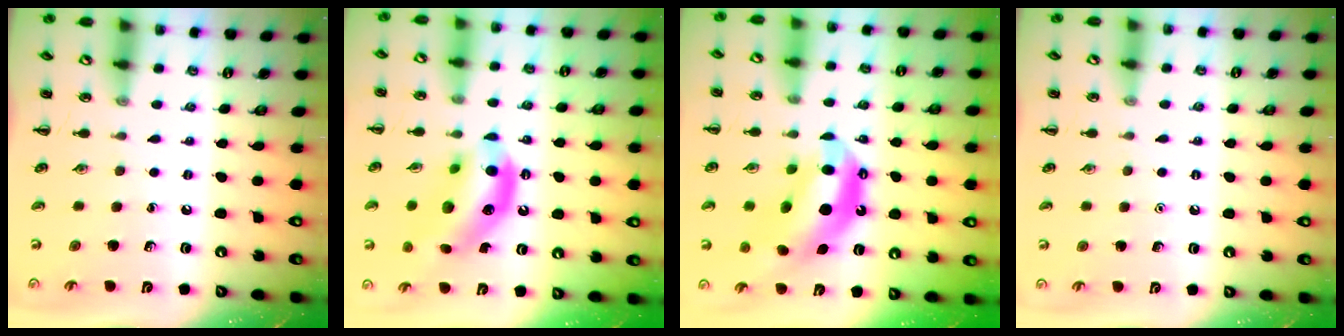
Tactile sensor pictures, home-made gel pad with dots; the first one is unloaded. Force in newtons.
{"total": 15.3, "press": 15.0, "slide": 3.3}
{"total": 13.6, "press": 13.1, "slide": 3.8}
{"total": 1.6, "press": 1.6, "slide": 0.1}